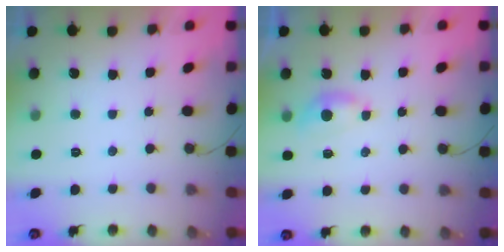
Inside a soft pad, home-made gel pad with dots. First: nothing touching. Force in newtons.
{"total": 3.9, "press": 3.8, "slide": 0.5}